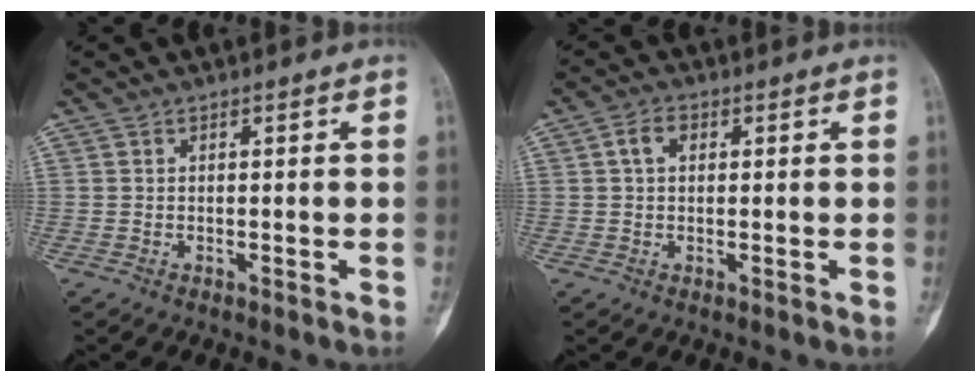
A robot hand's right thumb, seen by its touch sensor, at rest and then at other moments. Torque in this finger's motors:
{"motor_torque": [-0.02, 0.02, 0.19, -0.19, 0.01]}